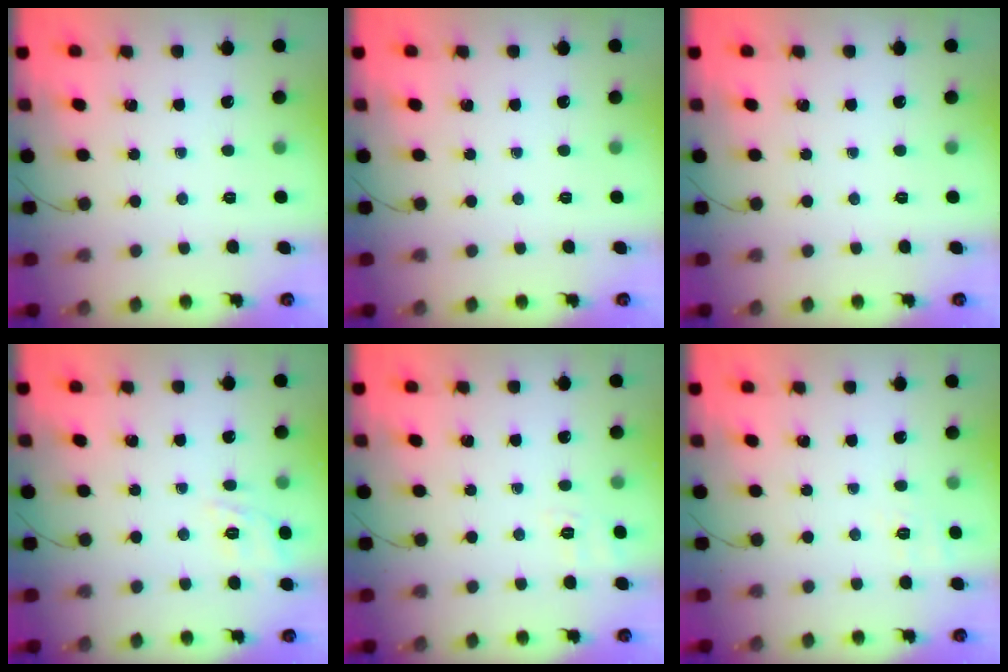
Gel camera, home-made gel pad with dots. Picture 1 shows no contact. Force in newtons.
{"total": 0.0}
{"total": 0.0}
{"total": 2.8, "press": 2.2, "slide": 1.7}
{"total": 2.3, "press": 1.2, "slide": 1.9}
{"total": 5.1, "press": 4.8, "slide": 1.8}